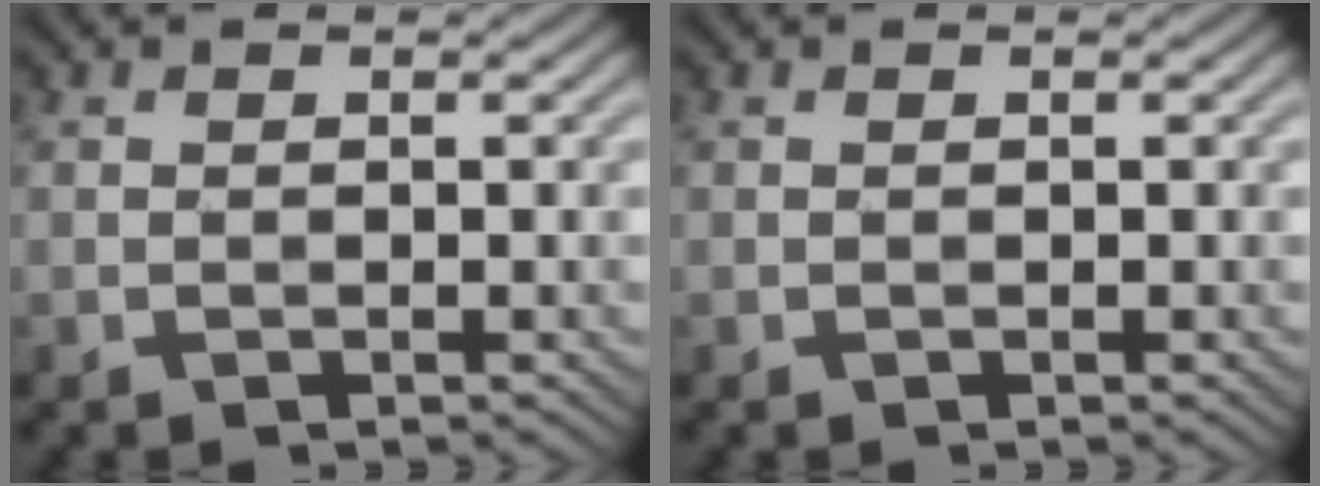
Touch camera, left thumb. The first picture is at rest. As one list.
[{"total": 0.0}]